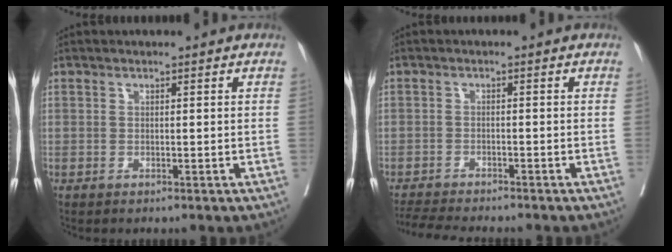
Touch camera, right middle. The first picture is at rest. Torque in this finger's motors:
{"motor_torque": [0.60, -0.62, 0.08, 0.04]}